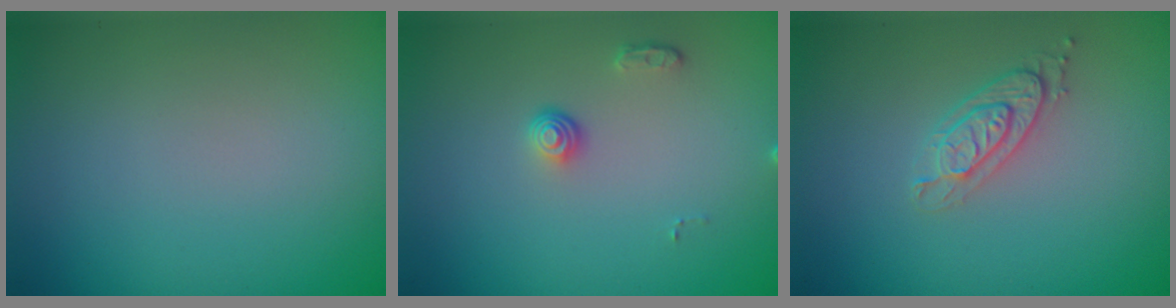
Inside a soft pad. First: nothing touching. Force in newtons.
{"total": 1.3, "press": 1.0, "slide": 0.9}
{"total": 2.0, "press": 2.0, "slide": 0.5}